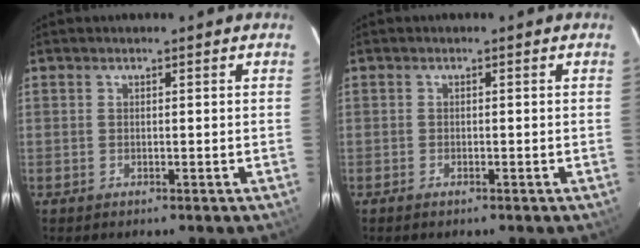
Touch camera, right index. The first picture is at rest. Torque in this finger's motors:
{"motor_torque": [-0.12, -0.07, 0.07, 0.01]}